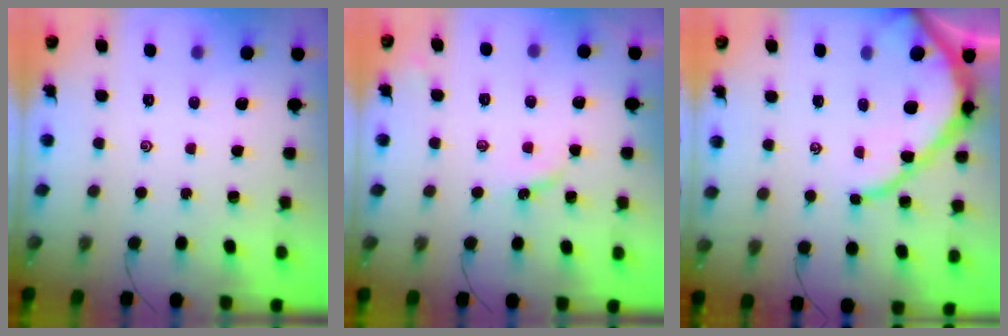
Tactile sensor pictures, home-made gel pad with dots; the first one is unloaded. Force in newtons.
{"total": 3.7, "press": 3.7, "slide": 0.5}
{"total": 11.2, "press": 11.1, "slide": 1.2}